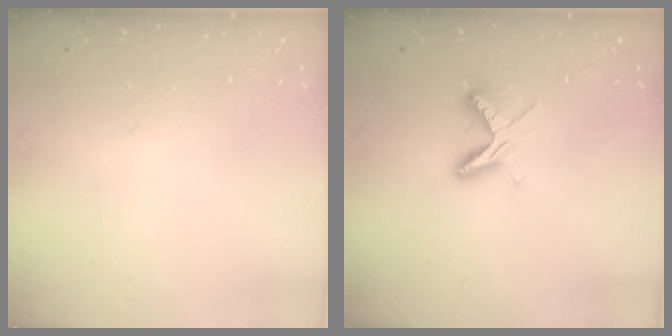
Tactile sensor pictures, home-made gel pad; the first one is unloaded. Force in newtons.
{"total": 5.4, "press": 5.3, "slide": 0.6}